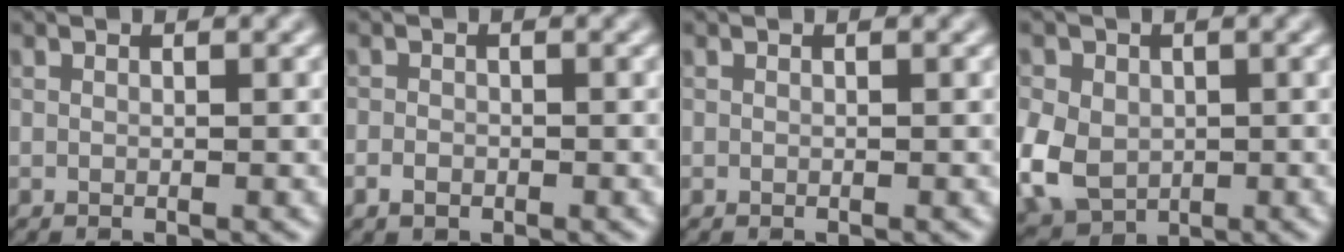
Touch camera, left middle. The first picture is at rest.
{"total": 1.3, "force": [-0.6, 1.0, 0.6], "torque": [-0.008, -0.001, -0.014]}
{"total": 0.0}
{"total": 6.8, "force": [-0.8, 5.5, 4.0], "torque": [-0.101, -0.006, -0.018]}